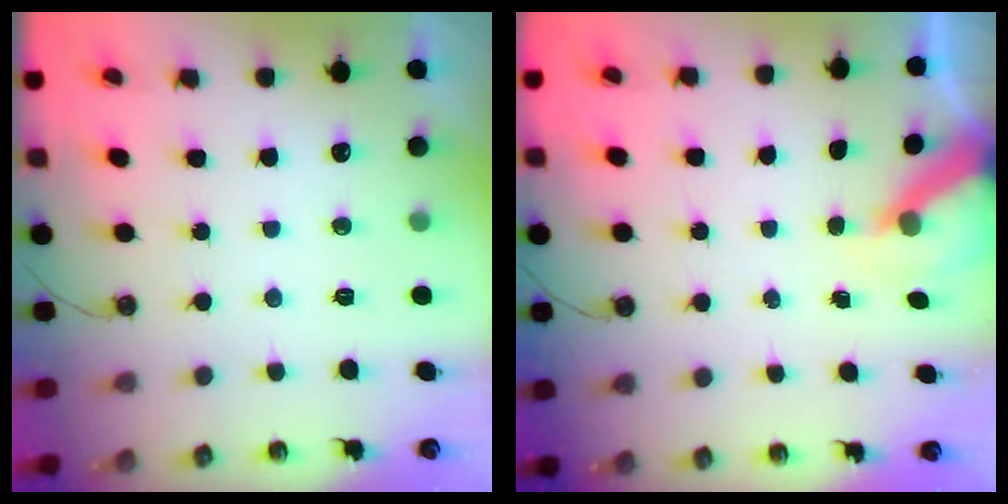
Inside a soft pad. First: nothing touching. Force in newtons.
{"total": 5.8, "press": 5.8, "slide": 0.3}